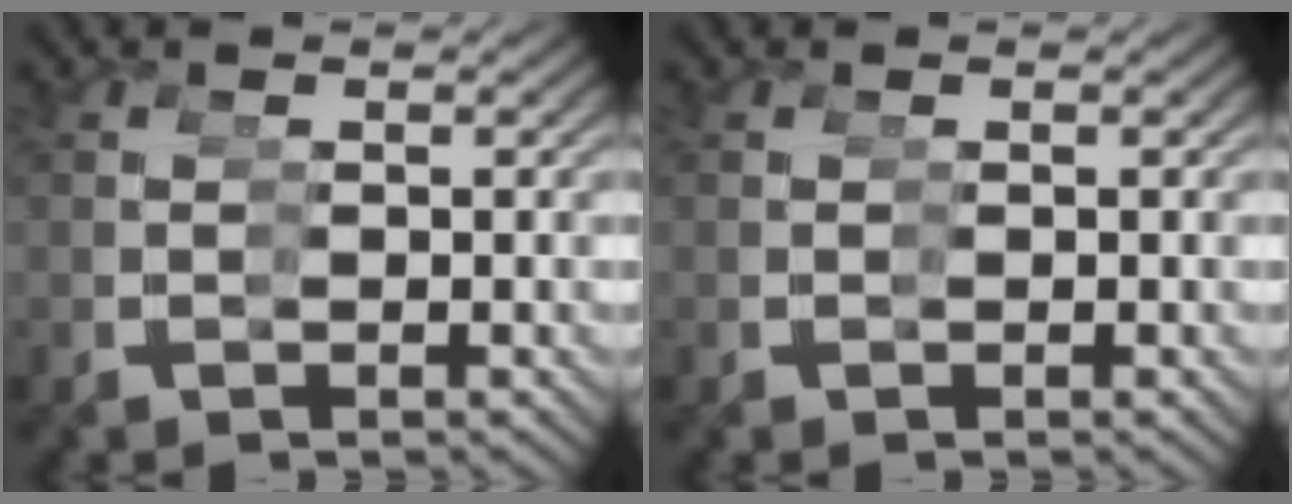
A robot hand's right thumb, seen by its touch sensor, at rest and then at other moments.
{"total": 0.0}